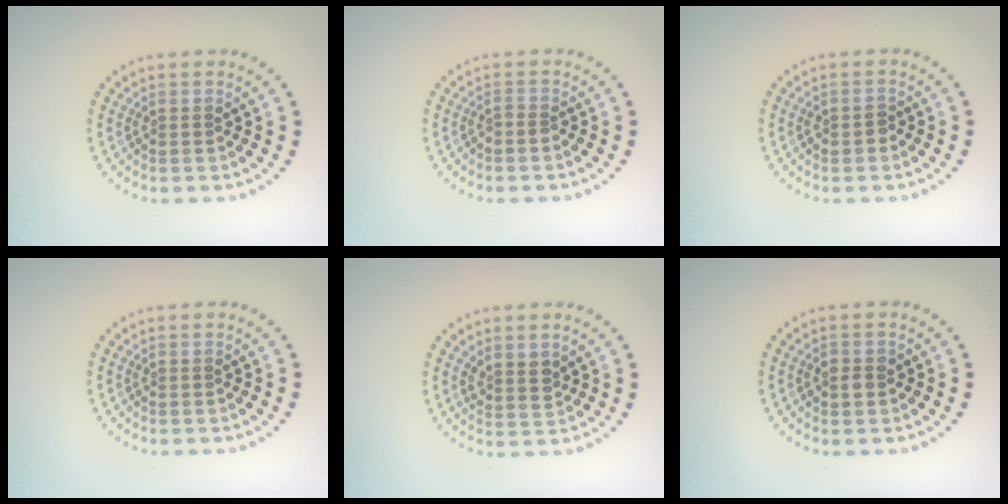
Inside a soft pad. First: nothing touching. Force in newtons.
{"total": 0.6, "press": 0.3, "slide": 0.6}
{"total": 1.1, "press": 1.1, "slide": 0.2}
{"total": 0.0}
{"total": 2.1, "press": 1.7, "slide": 1.2}
{"total": 1.4, "press": 1.4, "slide": 0.3}